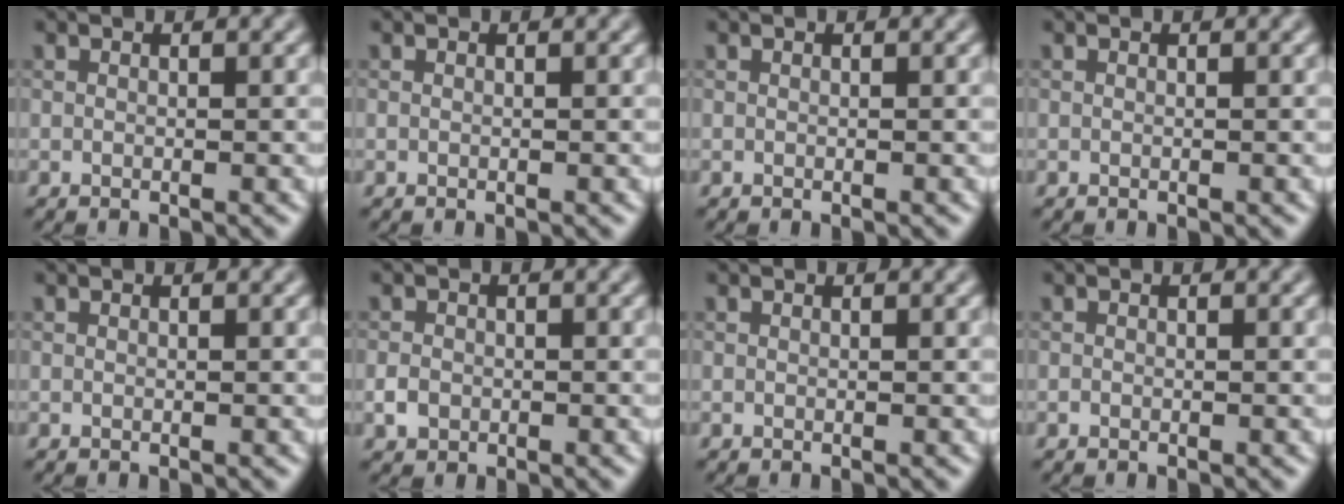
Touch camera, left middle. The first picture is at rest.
{"total": 0.0}
{"total": 0.0}
{"total": 0.0}
{"total": 0.0}
{"total": 1.4, "force": [-0.4, 1.2, 0.6], "torque": [-0.011, 0.000, -0.012]}
{"total": 0.0}
{"total": 0.0}